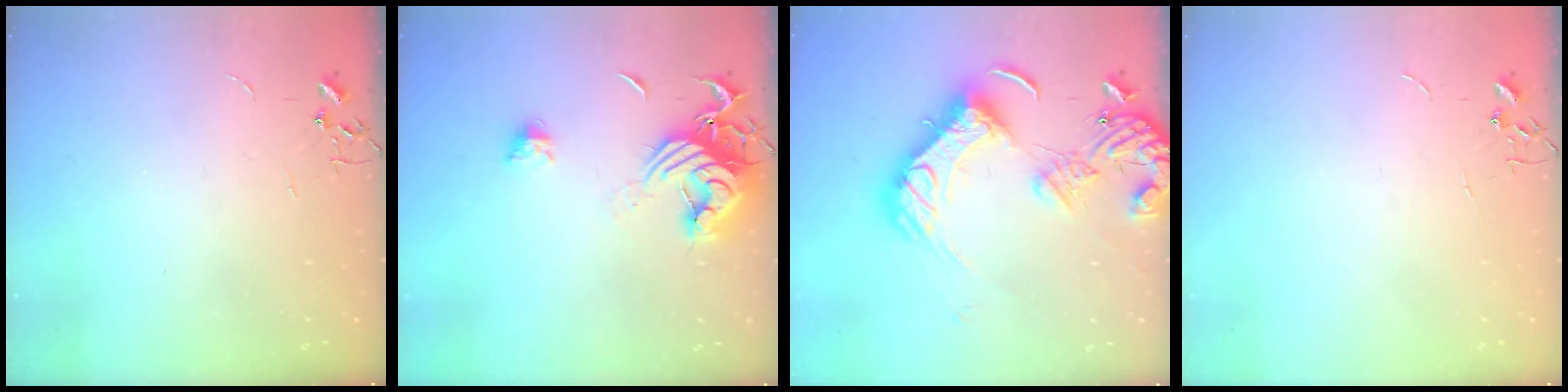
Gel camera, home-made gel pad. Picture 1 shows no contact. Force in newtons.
{"total": 14.9, "press": 14.8, "slide": 1.3}
{"total": 22.3, "press": 22.1, "slide": 2.9}
{"total": 0.0}